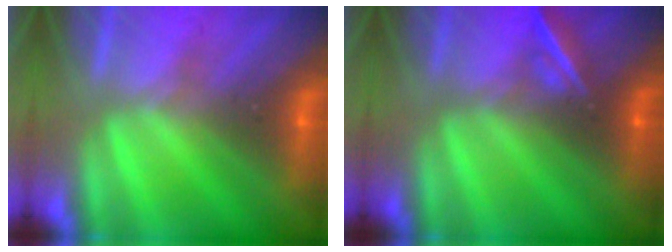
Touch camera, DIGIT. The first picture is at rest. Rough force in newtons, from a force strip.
{"total": 2.1}